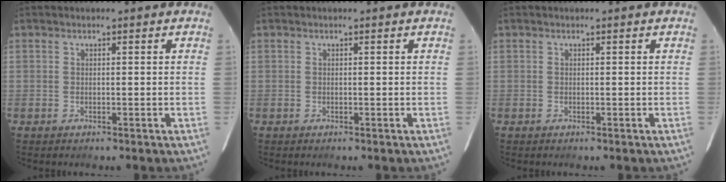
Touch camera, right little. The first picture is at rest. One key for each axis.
{"total": 0.0}
{"total": 0.0}